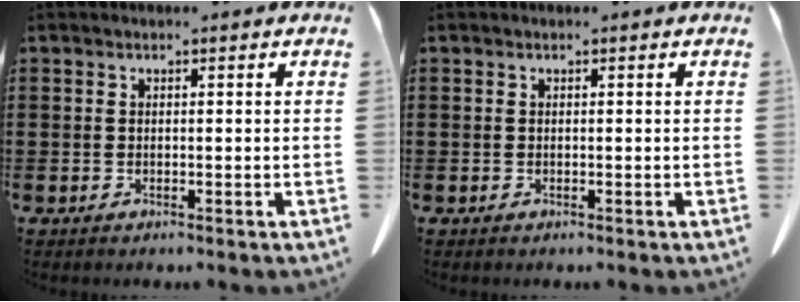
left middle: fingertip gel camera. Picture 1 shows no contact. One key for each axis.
{"total": 0.0}